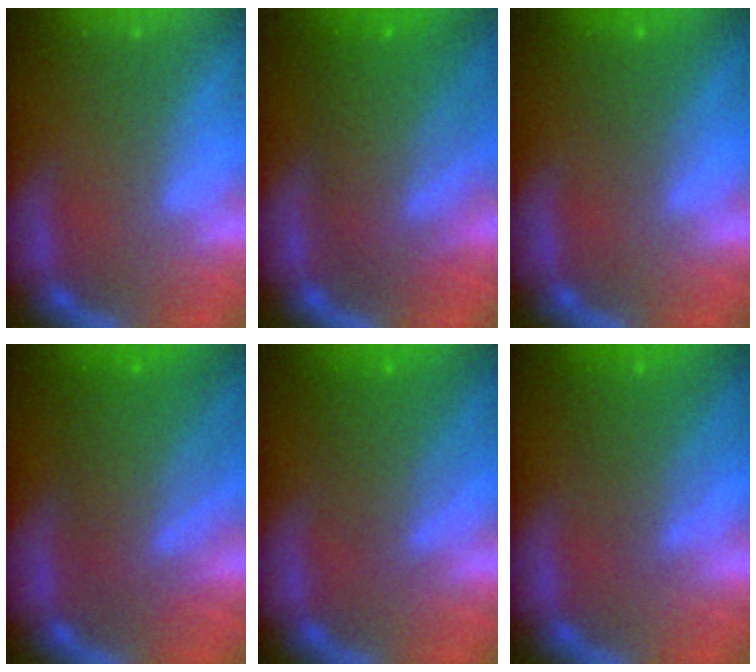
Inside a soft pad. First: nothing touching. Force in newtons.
{"total": 8.5}
{"total": 1.9}
{"total": 7.5}
{"total": 4.5}
{"total": 4.1}